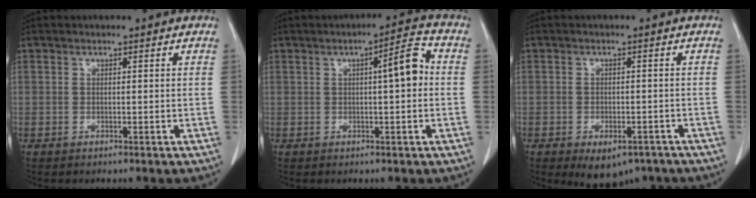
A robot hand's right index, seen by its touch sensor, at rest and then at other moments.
{"total": 5.6, "force": [0.5, 0.8, 5.5], "torque": [-0.079, 0.017, 0.002]}
{"total": 7.2, "force": [-5.1, 3.8, 3.4], "torque": [-0.037, 0.000, -0.067]}